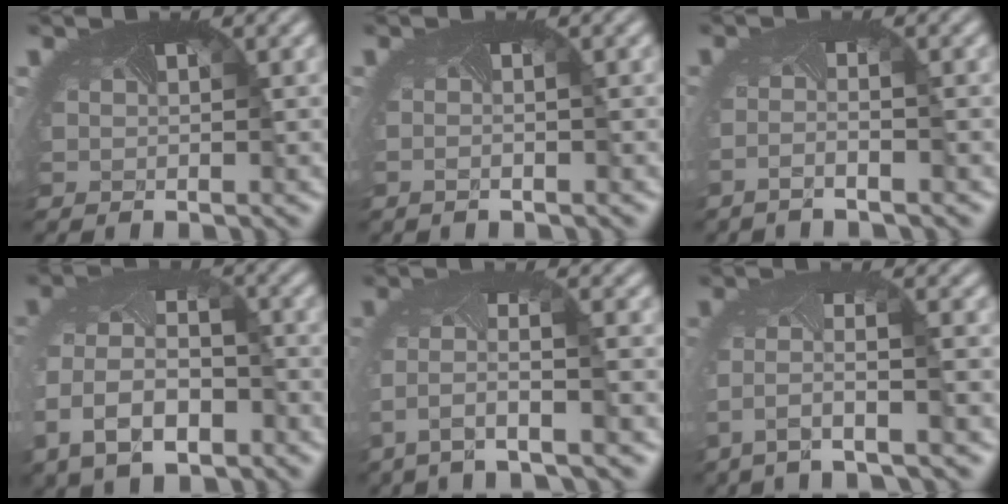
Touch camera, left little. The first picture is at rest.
{"total": 1.0, "force": [-0.8, 0.0, 0.6], "torque": [-0.013, -0.009, -0.011]}
{"total": 2.0, "force": [-1.6, -0.2, 1.2], "torque": [-0.036, -0.018, -0.039]}
{"total": 7.9, "force": [-3.3, 5.2, 5.0], "torque": [-0.132, -0.027, -0.052]}
{"total": 3.7, "force": [-2.3, 0.5, 2.8], "torque": [-0.091, -0.013, -0.045]}
{"total": 3.4, "force": [-2.2, 0.2, 2.6], "torque": [-0.083, -0.012, -0.044]}